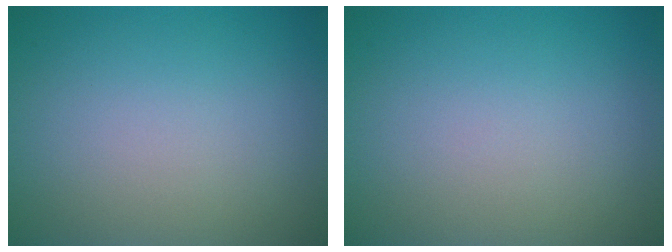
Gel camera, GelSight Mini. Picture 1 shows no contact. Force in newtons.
{"total": 0.0}